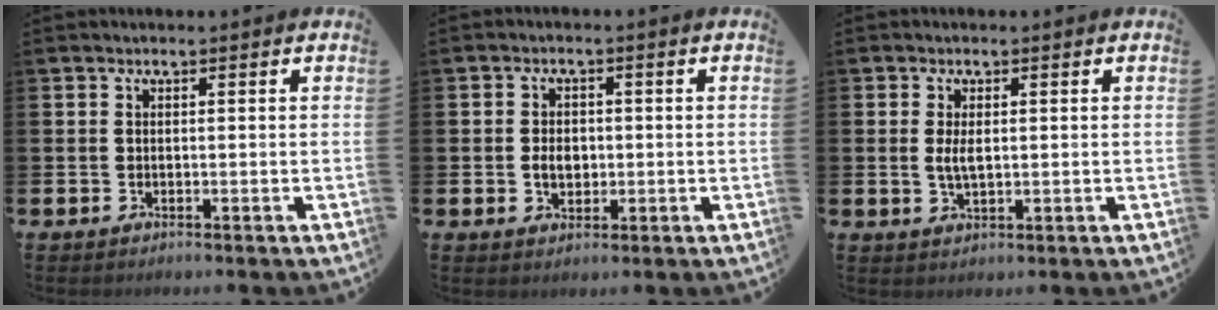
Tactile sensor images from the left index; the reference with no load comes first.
{"total": 3.0, "force": [-0.2, 2.2, 2.0], "torque": [-0.022, -0.001, -0.011]}
{"total": 2.8, "force": [0.4, 1.1, 2.5], "torque": [-0.046, 0.002, 0.006]}